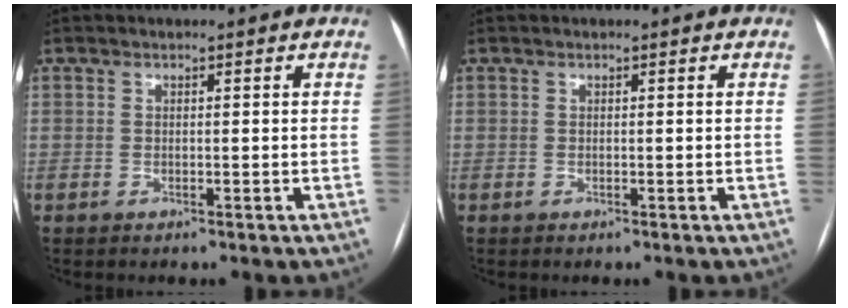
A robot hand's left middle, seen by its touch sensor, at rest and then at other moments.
{"total": 0.0}